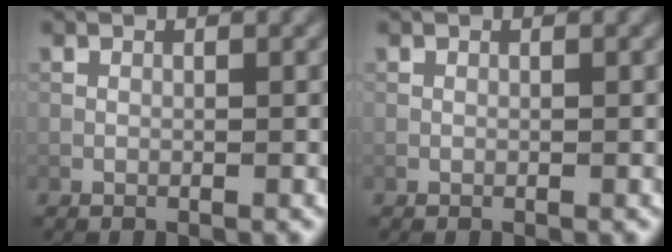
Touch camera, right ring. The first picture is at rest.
{"total": 0.0}